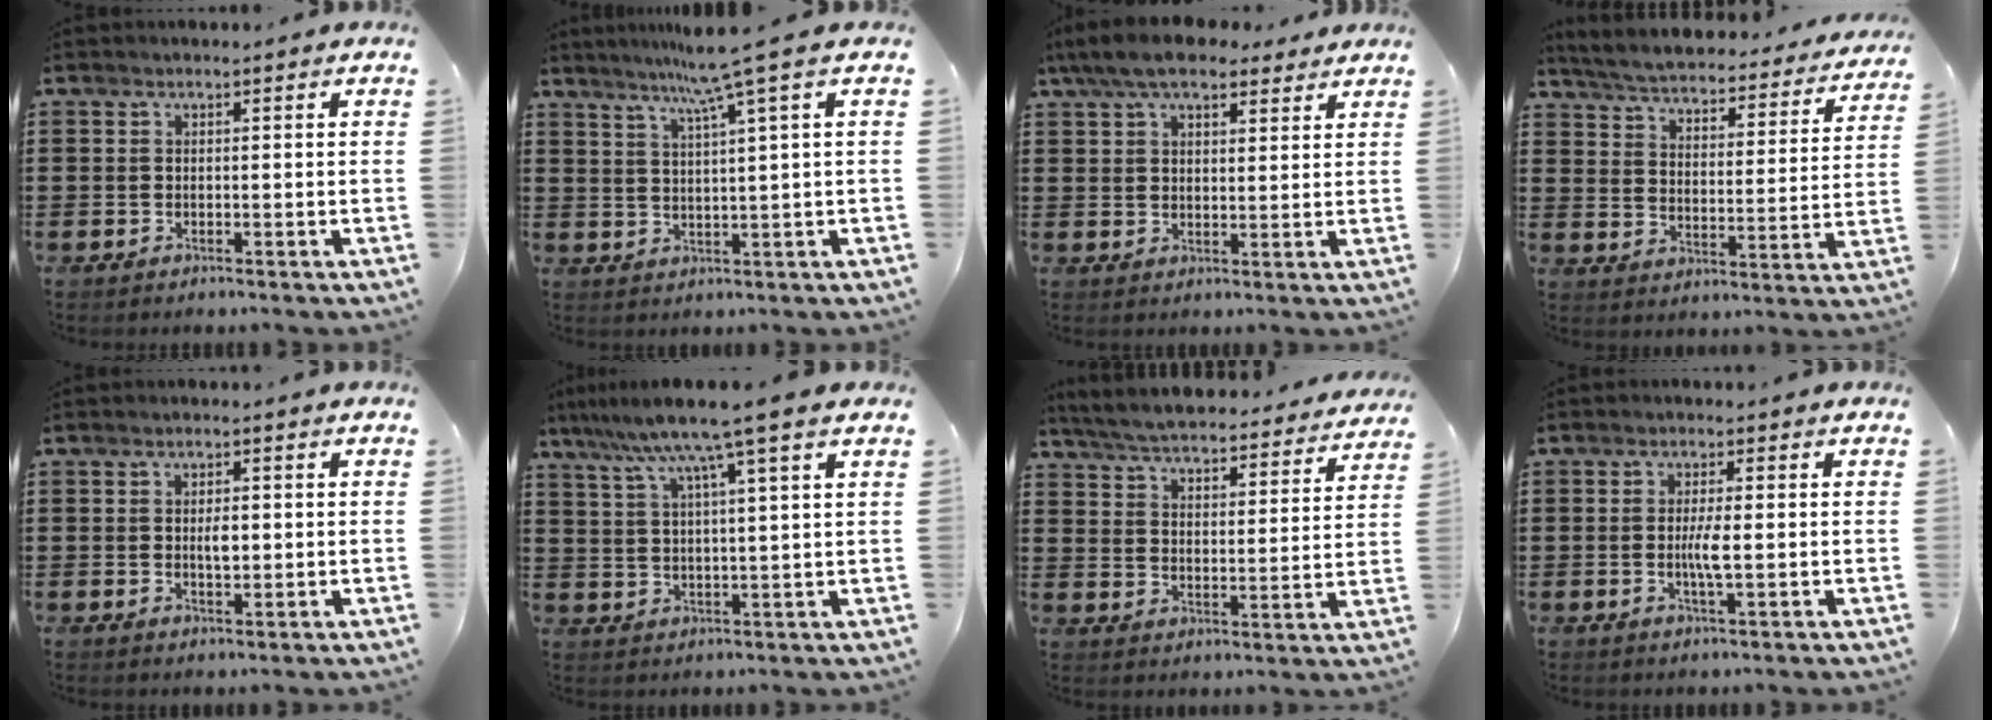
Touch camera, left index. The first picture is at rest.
{"total": 6.8, "force": [4.1, -1.1, 5.4], "torque": [-0.113, -0.005, 0.067]}
{"total": 7.7, "force": [6.0, 2.6, 4.0], "torque": [-0.096, -0.002, 0.112]}
{"total": 3.9, "force": [3.8, -0.2, 0.8], "torque": [-0.039, -0.036, 0.056]}
{"total": 2.3, "force": [0.1, 1.0, 2.1], "torque": [-0.034, 0.000, -0.001]}
{"total": 8.5, "force": [6.1, -0.4, 6.0], "torque": [-0.135, -0.019, 0.099]}
{"total": 5.1, "force": [5.1, -0.2, 0.9], "torque": [-0.045, -0.040, 0.083]}
{"total": 3.4, "force": [-0.3, 0.5, 3.4], "torque": [-0.069, -0.004, -0.009]}